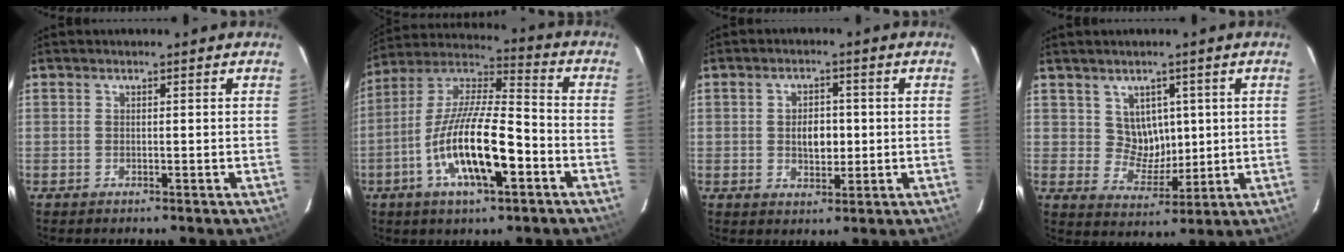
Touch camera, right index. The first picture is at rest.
{"total": 17.4, "force": [-6.4, 5.1, 15.3], "torque": [-0.298, -0.012, -0.122]}
{"total": 4.9, "force": [-0.1, 3.2, 3.8], "torque": [-0.064, 0.004, 0.002]}
{"total": 6.1, "force": [2.0, 5.4, 1.9], "torque": [-0.029, 0.004, 0.045]}